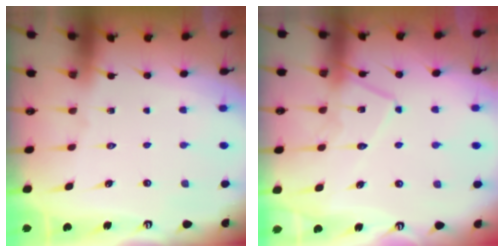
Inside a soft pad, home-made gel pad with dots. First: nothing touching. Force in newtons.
{"total": 13.1, "press": 13.1, "slide": 1.0}